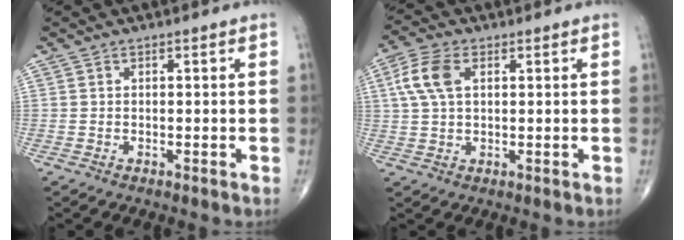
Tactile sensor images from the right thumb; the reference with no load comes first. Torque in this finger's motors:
{"motor_torque": [-0.17, 0.24, 0.16, -0.14, 0.02]}